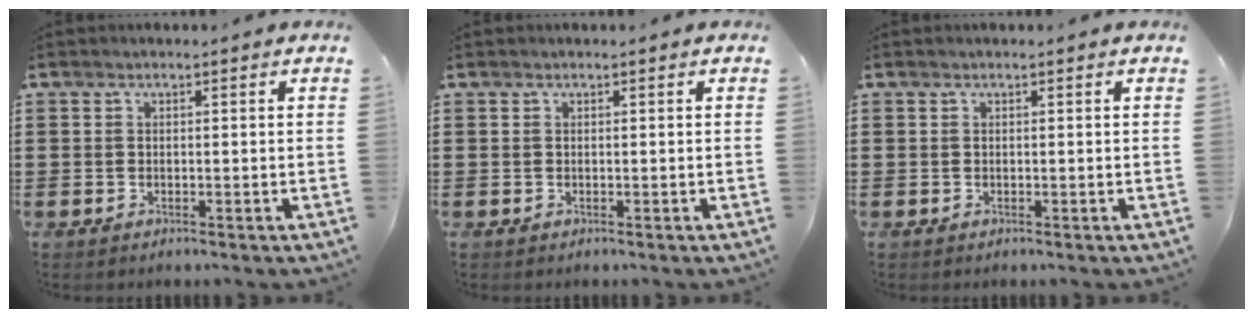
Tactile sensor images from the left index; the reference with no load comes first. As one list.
[{"total": 0.0}, {"total": 0.0}]